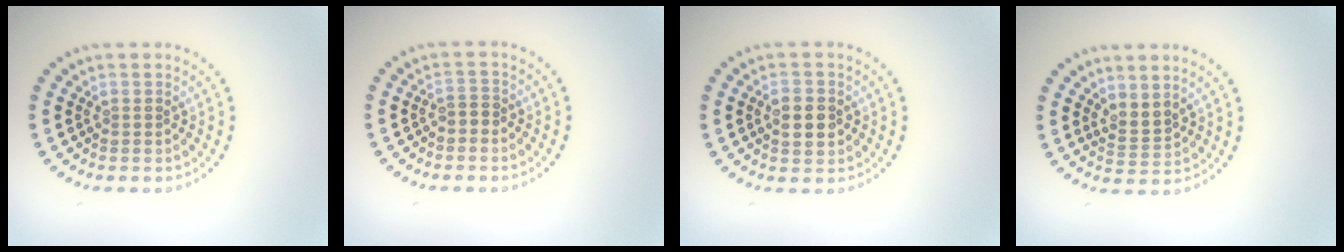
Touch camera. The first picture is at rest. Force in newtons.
{"total": 1.1, "press": 0.9, "slide": 0.5}
{"total": 2.9, "press": 2.9, "slide": 0.1}
{"total": 1.9, "press": 1.4, "slide": 1.2}